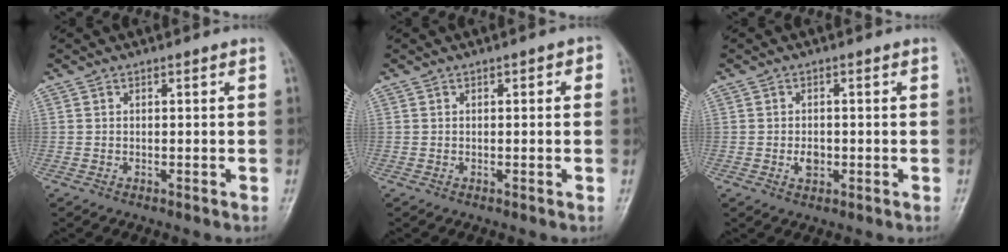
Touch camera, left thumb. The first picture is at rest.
{"total": 2.0, "force": [0.5, 1.1, 1.6], "torque": [-0.009, 0.004, 0.001]}
{"total": 2.6, "force": [-0.5, 1.9, 1.7], "torque": [-0.020, 0.001, -0.009]}